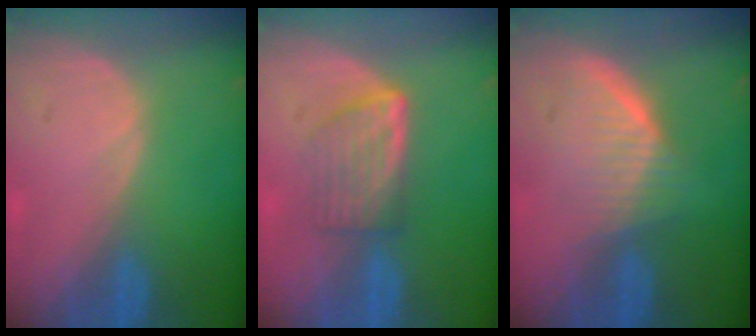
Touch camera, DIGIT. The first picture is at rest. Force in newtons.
{"total": 5.8, "press": 5.2, "slide": 2.4}
{"total": 5.4, "press": 5.3, "slide": 1.4}